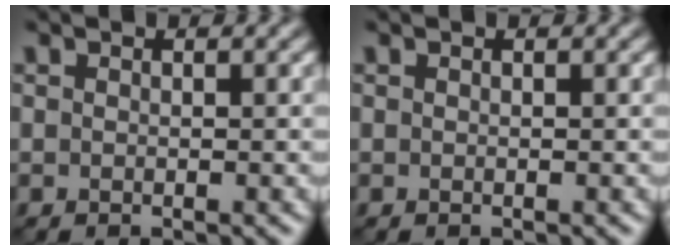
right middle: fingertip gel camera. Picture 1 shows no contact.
{"total": 0.0}